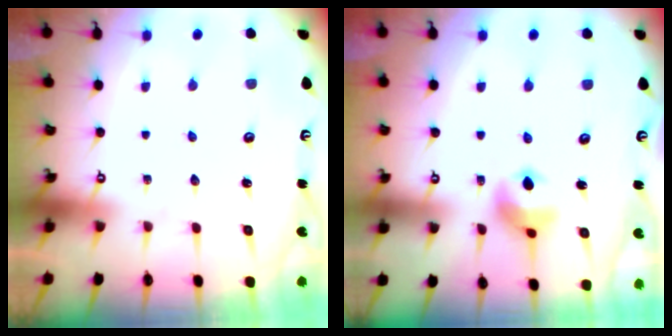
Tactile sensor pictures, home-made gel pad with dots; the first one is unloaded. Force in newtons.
{"total": 9.6, "press": 9.5, "slide": 1.3}